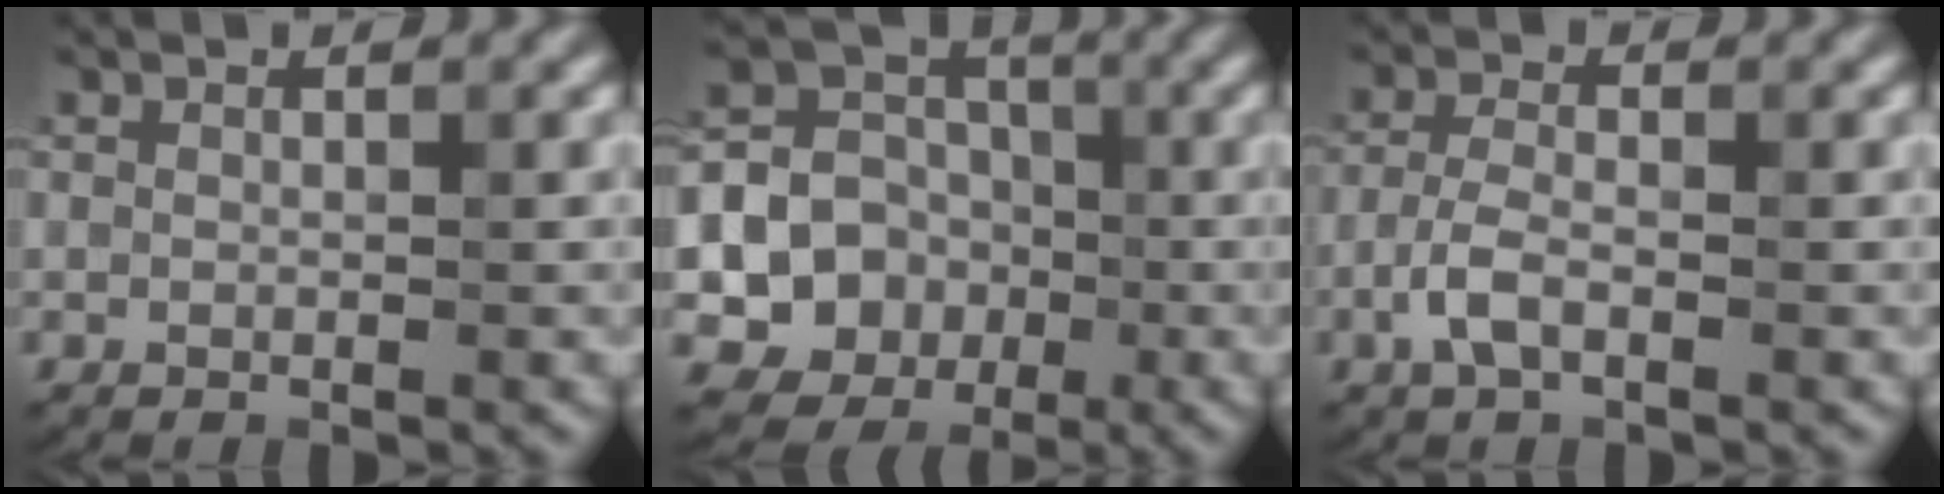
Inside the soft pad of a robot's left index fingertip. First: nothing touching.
{"total": 11.5, "force": [-2.5, 10.6, 3.6], "torque": [-0.079, -0.005, -0.053]}
{"total": 2.5, "force": [-1.2, 0.7, 2.0], "torque": [-0.050, 0.007, -0.029]}